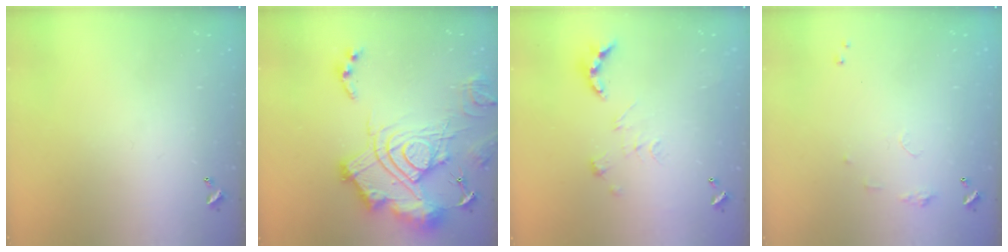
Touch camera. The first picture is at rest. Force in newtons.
{"total": 26.0, "press": 25.8, "slide": 3.2}
{"total": 2.7, "press": 2.2, "slide": 1.5}
{"total": 6.3, "press": 6.3, "slide": 0.7}